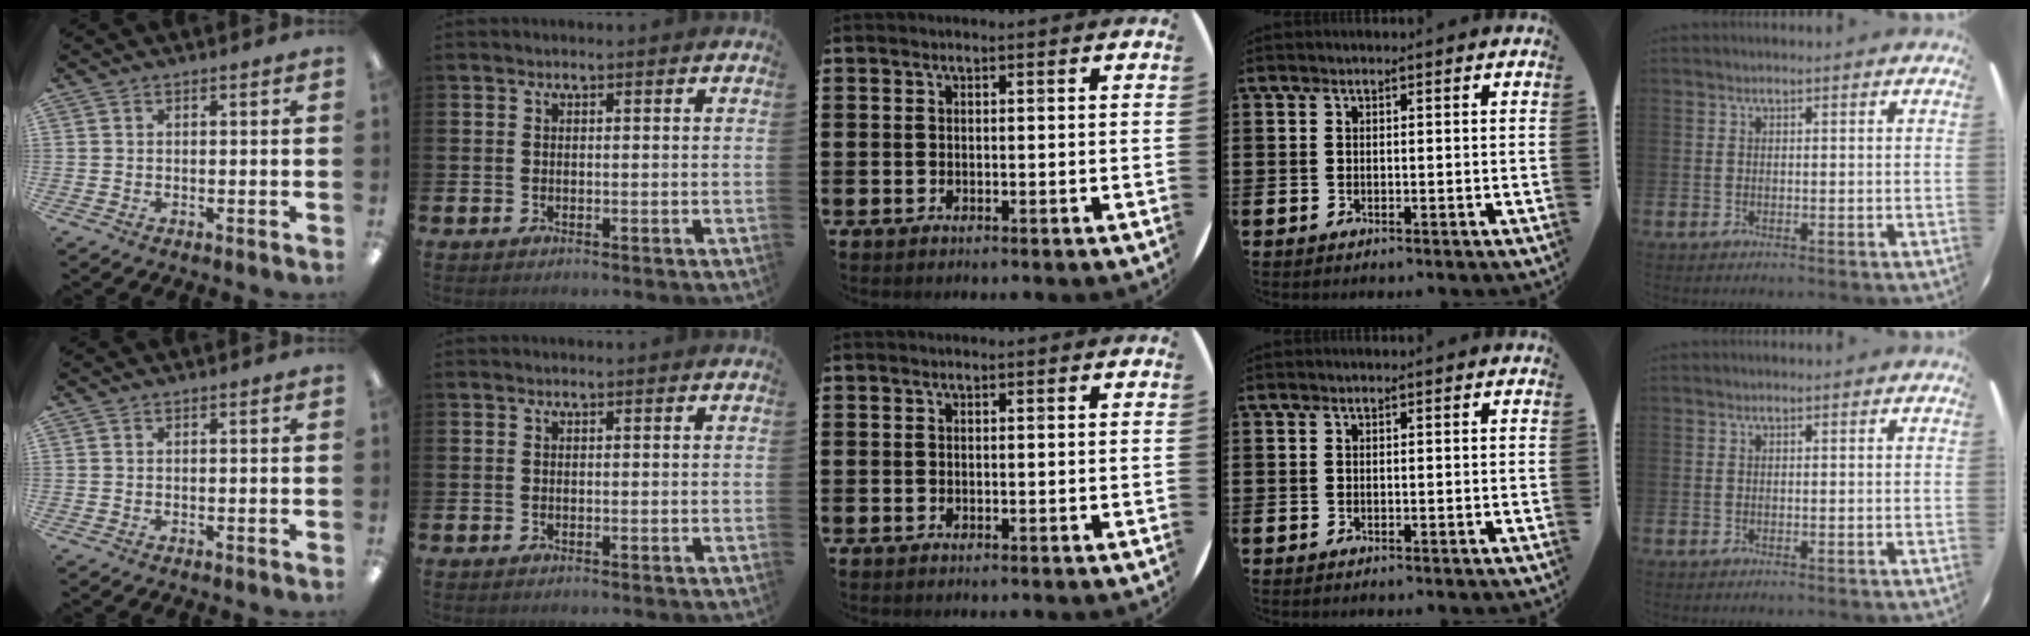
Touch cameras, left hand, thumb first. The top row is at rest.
{}